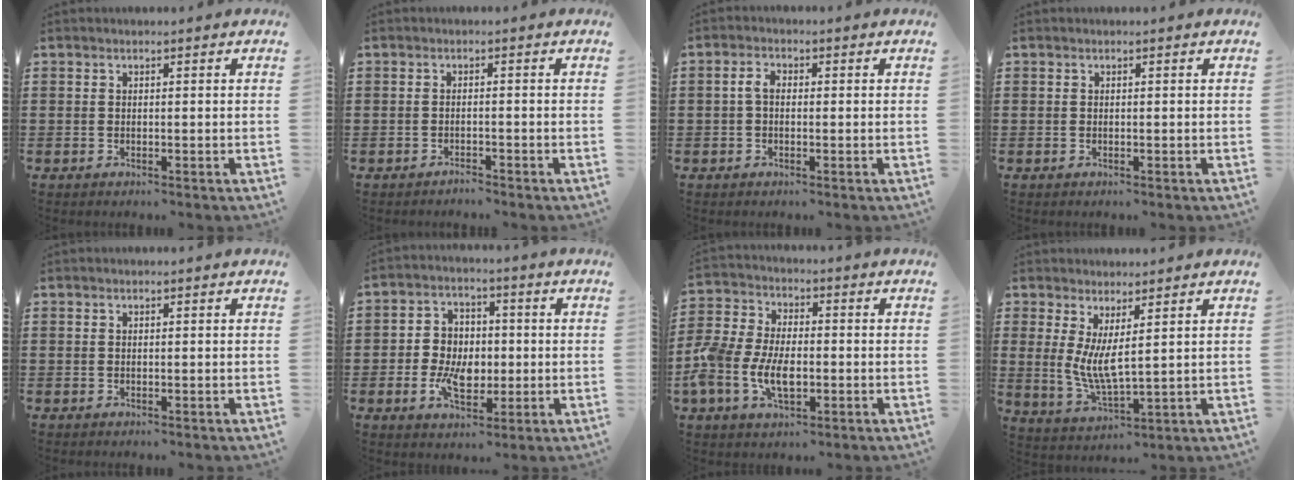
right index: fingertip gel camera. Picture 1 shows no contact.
{"total": 1.0, "force": [-1.0, 0.0, 0.1], "torque": [-0.006, 0.001, -0.021]}
{"total": 2.6, "force": [-0.1, 1.5, 2.1], "torque": [-0.049, 0.003, -0.006]}
{"total": 0.0}
{"total": 0.0}
{"total": 7.1, "force": [-1.2, 5.2, 4.7], "torque": [-0.106, 0.014, -0.025]}
{"total": 8.3, "force": [-2.6, 4.9, 6.1], "torque": [-0.155, -0.003, -0.056]}
{"total": 5.4, "force": [1.6, 1.7, 4.9], "torque": [-0.112, -0.010, 0.028]}